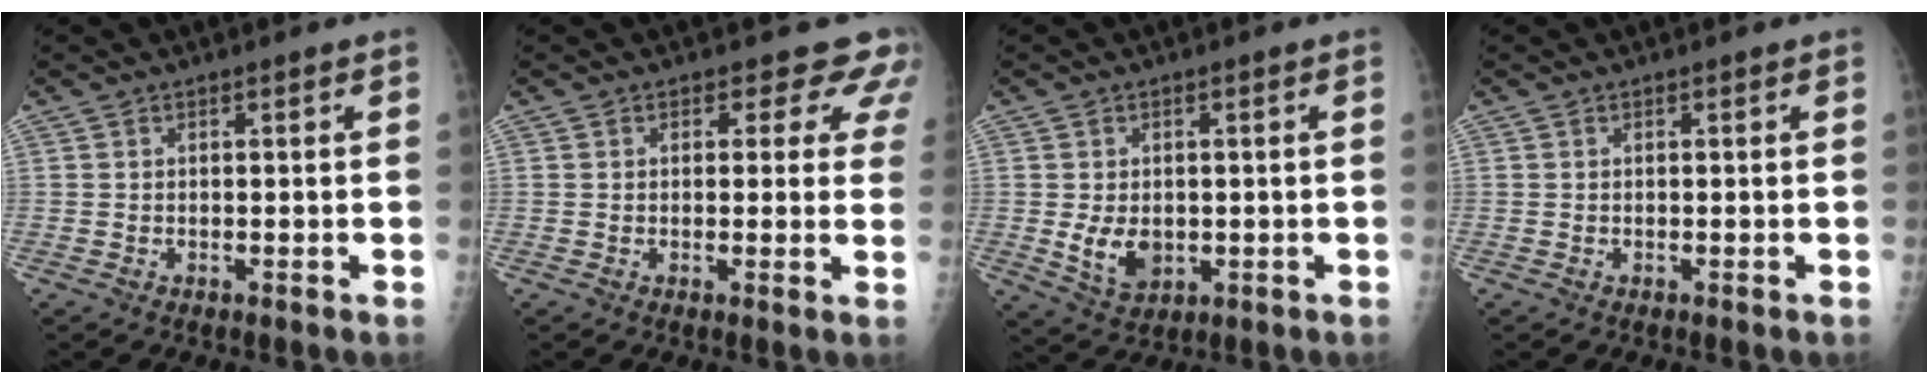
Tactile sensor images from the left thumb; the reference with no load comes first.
{"total": 6.4, "force": [4.6, 3.8, 2.4], "torque": [0.016, -0.018, 0.034]}
{"total": 6.1, "force": [-0.7, 4.5, 4.0], "torque": [-0.052, -0.010, 0.001]}
{"total": 0.0}